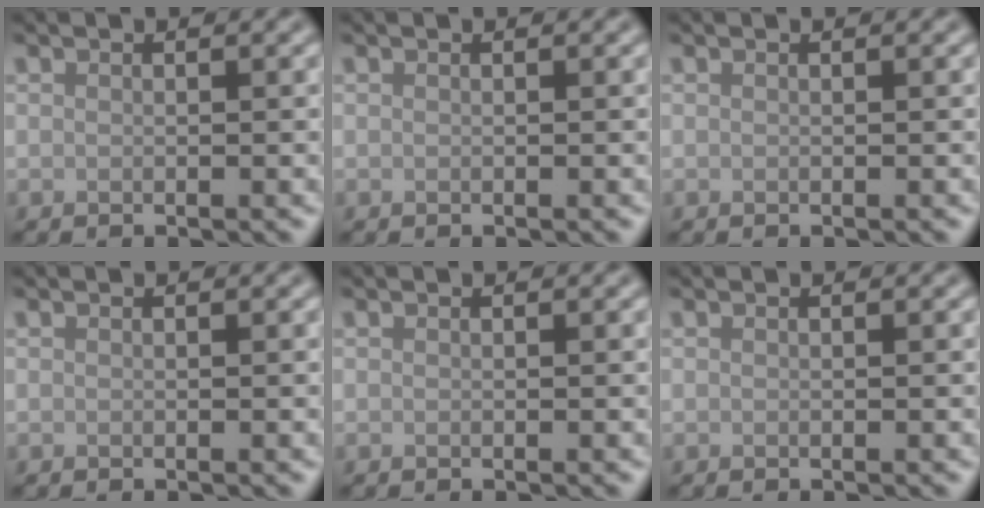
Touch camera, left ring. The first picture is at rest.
{"total": 0.0}
{"total": 0.0}
{"total": 0.0}
{"total": 0.0}
{"total": 0.0}